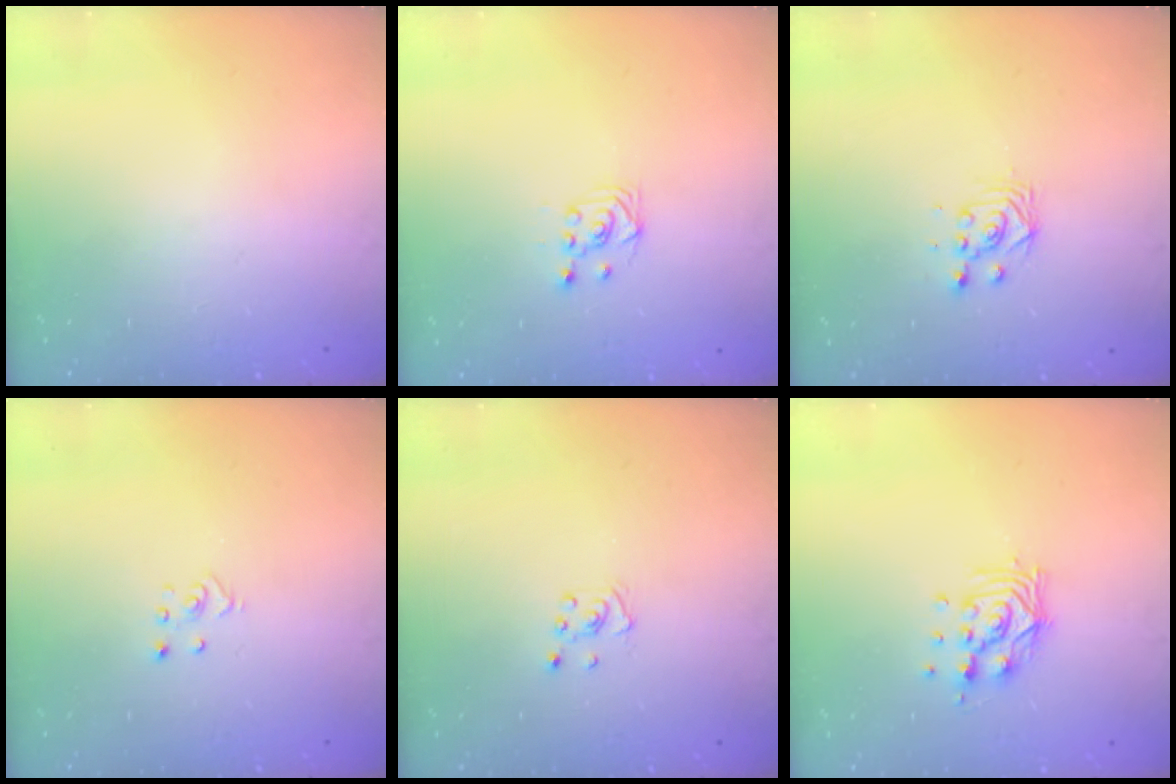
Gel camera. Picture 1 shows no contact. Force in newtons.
{"total": 2.5, "press": 2.2, "slide": 1.2}
{"total": 3.0, "press": 3.0, "slide": 0.2}
{"total": 2.8, "press": 2.8, "slide": 0.3}
{"total": 2.8, "press": 2.8, "slide": 0.3}
{"total": 10.7, "press": 10.7, "slide": 0.7}